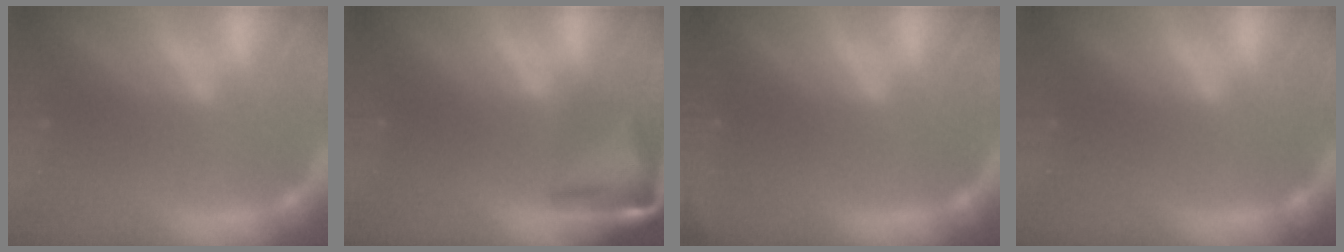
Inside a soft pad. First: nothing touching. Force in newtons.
{"total": 7.4}
{"total": 1.4}
{"total": 0.0}